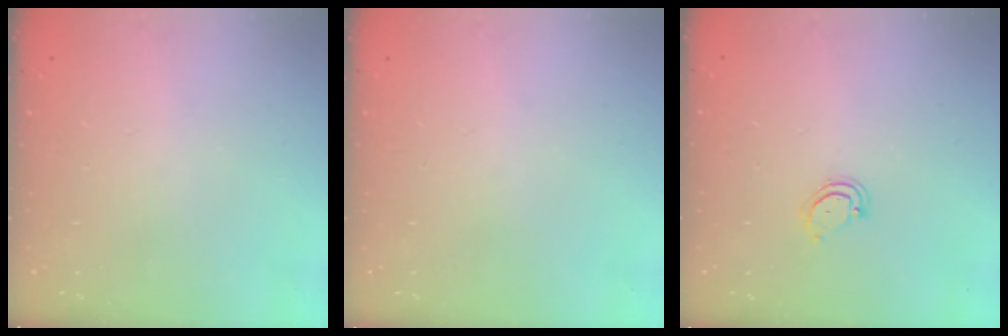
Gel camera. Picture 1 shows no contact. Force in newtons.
{"total": 0.0}
{"total": 3.7, "press": 3.7, "slide": 0.4}